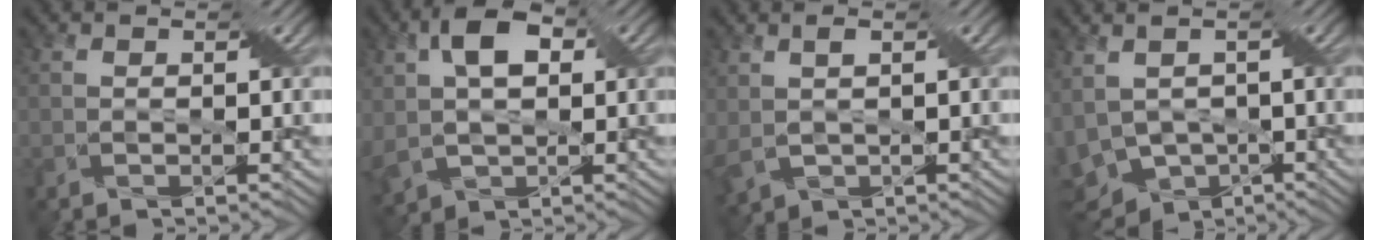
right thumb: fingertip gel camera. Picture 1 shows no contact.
{"total": 9.4, "force": [2.0, 6.2, 6.8], "torque": [-0.157, 0.008, 0.027]}
{"total": 3.3, "force": [0.6, 2.1, 2.5], "torque": [-0.065, -0.002, 0.011]}
{"total": 7.5, "force": [-1.9, 4.7, 5.6], "torque": [-0.134, -0.015, -0.038]}